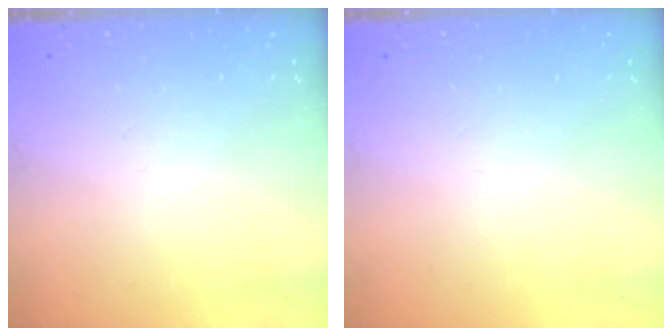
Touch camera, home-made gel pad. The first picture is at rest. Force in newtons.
{"total": 0.0}